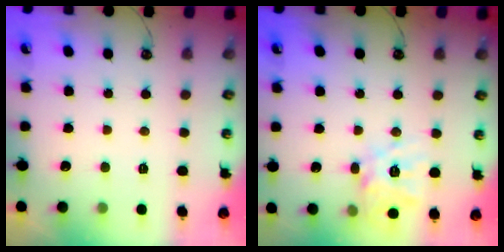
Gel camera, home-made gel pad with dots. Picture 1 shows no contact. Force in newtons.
{"total": 13.5, "press": 13.4, "slide": 1.5}